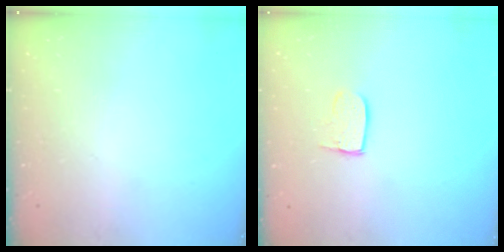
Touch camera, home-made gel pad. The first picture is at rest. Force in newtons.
{"total": 6.3, "press": 6.3, "slide": 0.5}